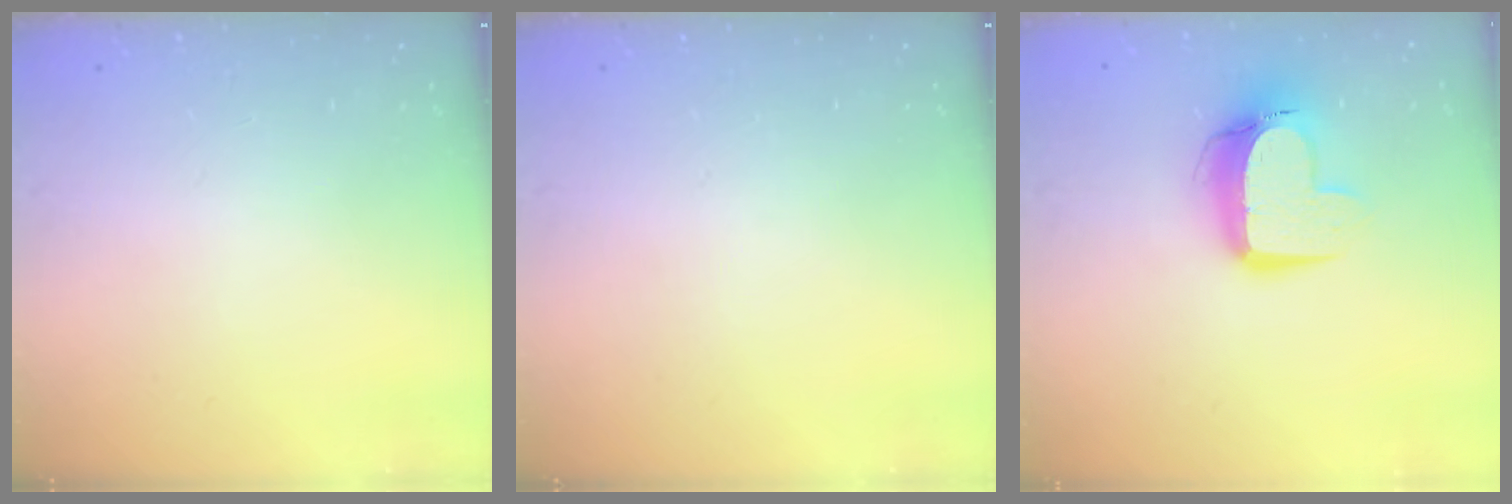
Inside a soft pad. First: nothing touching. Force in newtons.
{"total": 0.0}
{"total": 11.5, "press": 11.5, "slide": 1.0}